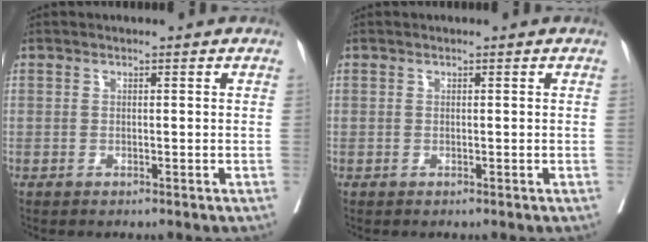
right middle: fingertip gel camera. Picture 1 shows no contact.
{"total": 0.0}